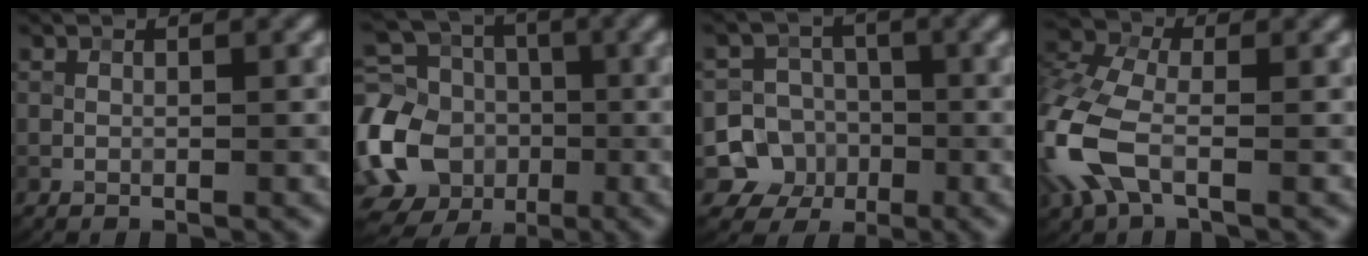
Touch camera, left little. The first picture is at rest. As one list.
[{"total": 12.7, "force": [-3.3, 10.5, 6.3], "torque": [-0.165, -0.012, -0.060]}, {"total": 7.9, "force": [-2.9, 7.2, 1.3], "torque": [-0.002, -0.006, -0.074]}, {"total": 7.5, "force": [-2.2, 4.3, 5.7], "torque": [-0.158, 0.002, -0.061]}]